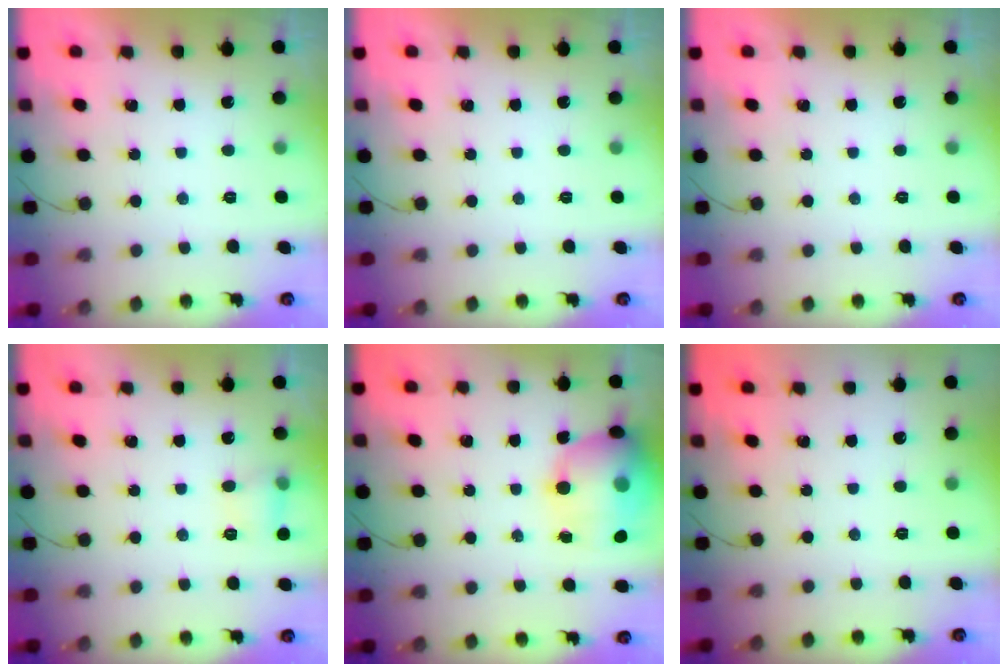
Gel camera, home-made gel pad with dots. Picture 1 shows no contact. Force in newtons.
{"total": 0.0}
{"total": 0.0}
{"total": 5.7, "press": 5.5, "slide": 1.7}
{"total": 16.7, "press": 16.5, "slide": 2.5}
{"total": 0.0}